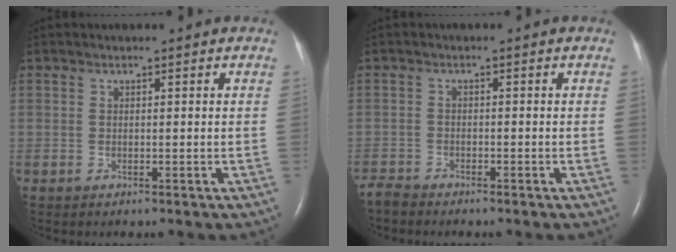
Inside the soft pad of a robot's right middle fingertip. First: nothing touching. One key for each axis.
{"total": 2.0, "fx": -2.0, "fy": 0.3, "fz": 0.1, "tx": -0.002, "ty": -0.006, "tz": -0.037}